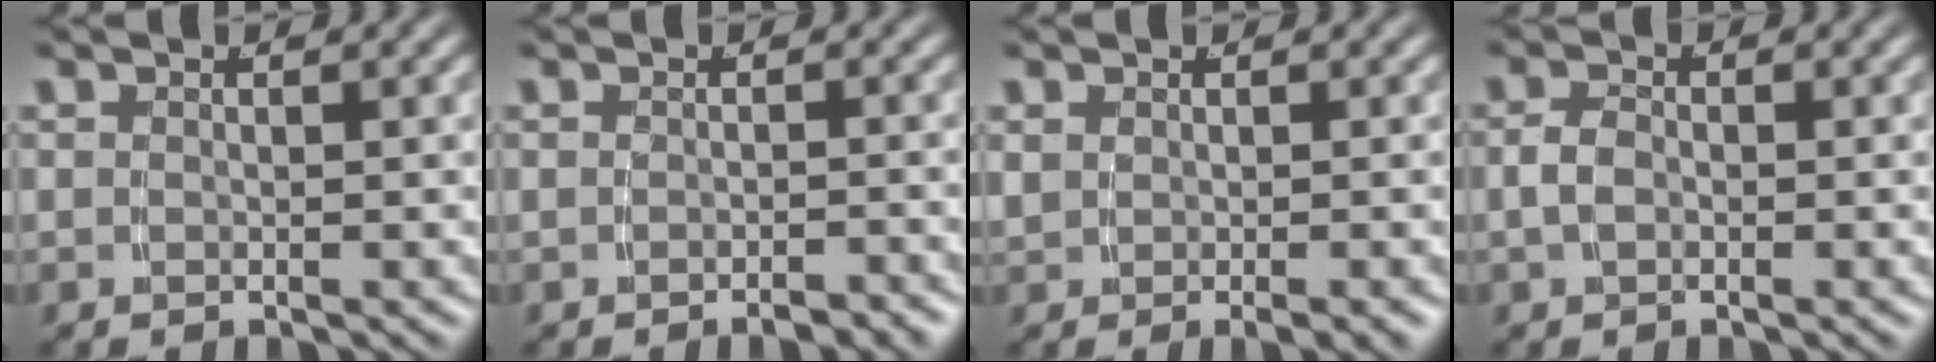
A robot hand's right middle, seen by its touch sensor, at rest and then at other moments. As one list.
[{"total": 1.5, "force": [-1.4, -0.2, 0.3], "torque": [-0.003, 0.000, -0.021]}, {"total": 1.1, "force": [-0.3, 0.1, 1.1], "torque": [-0.016, -0.005, 0.006]}, {"total": 1.4, "force": [-0.4, 0.7, 1.1], "torque": [-0.029, -0.004, -0.003]}]